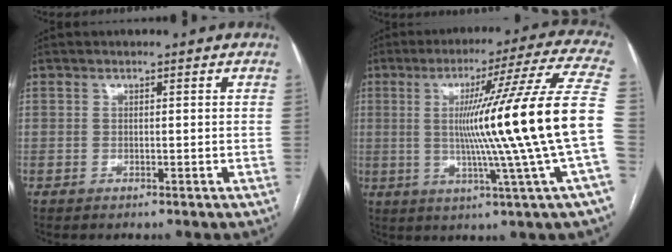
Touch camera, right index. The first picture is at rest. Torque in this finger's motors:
{"motor_torque": [2.14, 0.00, 1.05, 0.21]}